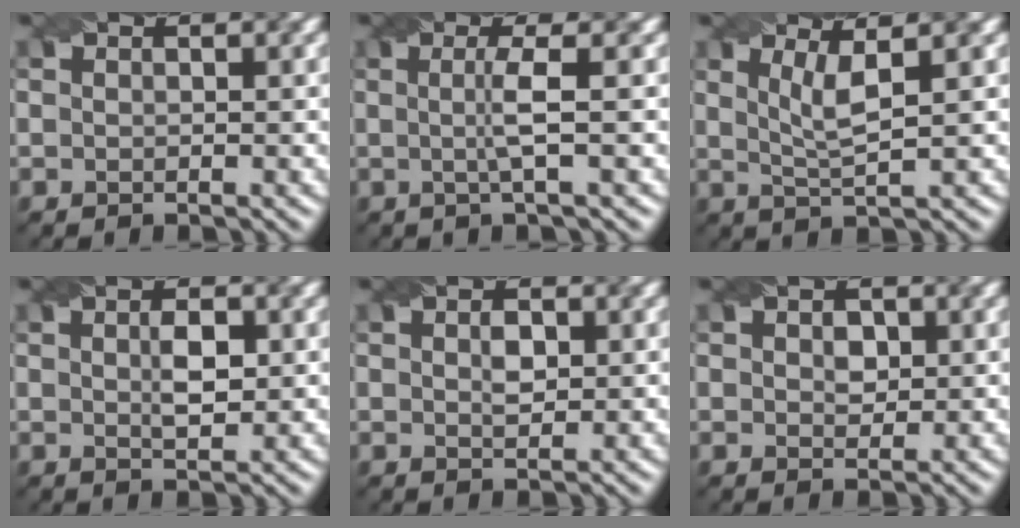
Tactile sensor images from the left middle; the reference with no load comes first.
{"total": 2.6, "force": [-0.1, 0.3, 2.6], "torque": [-0.053, -0.002, -0.006]}
{"total": 3.1, "force": [1.1, 0.6, 2.8], "torque": [-0.055, -0.001, 0.024]}
{"total": 2.4, "force": [0.4, 1.0, 2.2], "torque": [-0.043, 0.001, 0.009]}
{"total": 1.6, "force": [0.3, 0.9, 1.3], "torque": [-0.025, 0.001, 0.007]}
{"total": 1.8, "force": [0.5, 1.3, 1.1], "torque": [-0.016, -0.004, 0.009]}